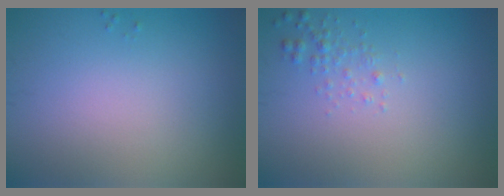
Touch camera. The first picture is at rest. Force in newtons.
{"total": 1.1, "press": 1.1, "slide": 0.1}